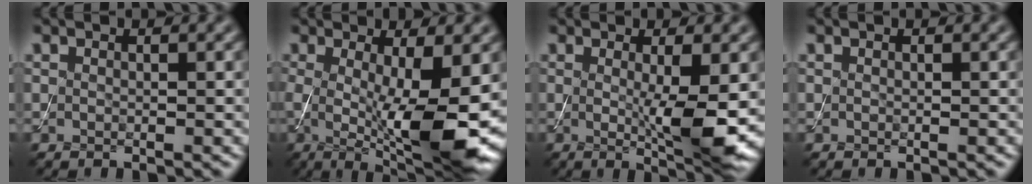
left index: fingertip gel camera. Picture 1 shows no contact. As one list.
[{"total": 10.6, "force": [-1.1, 2.7, 10.2], "torque": [-0.160, -0.029, -0.010]}, {"total": 5.7, "force": [-0.2, 0.9, 5.7], "torque": [-0.087, -0.015, 0.003]}, {"total": 0.0}]